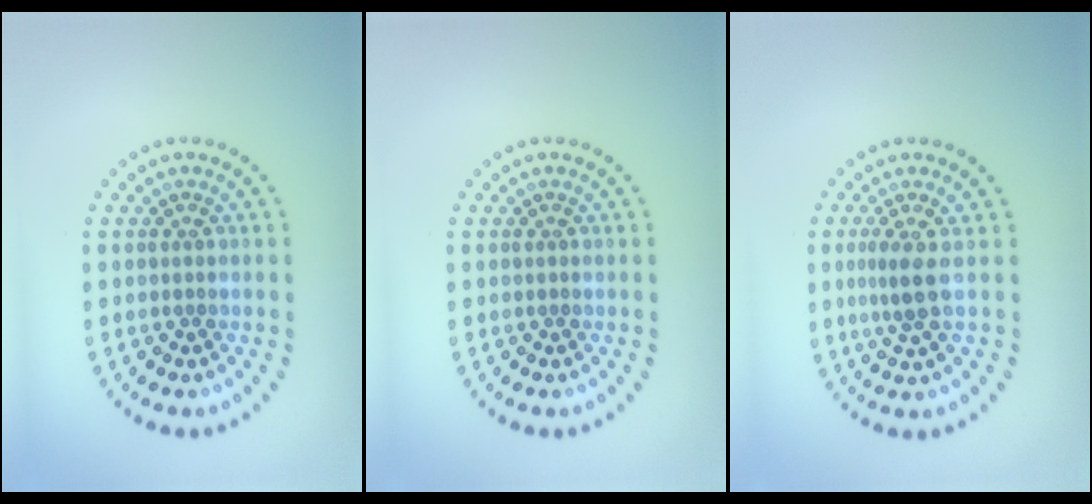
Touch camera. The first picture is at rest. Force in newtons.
{"total": 0.0}
{"total": 2.4, "press": 1.6, "slide": 1.7}